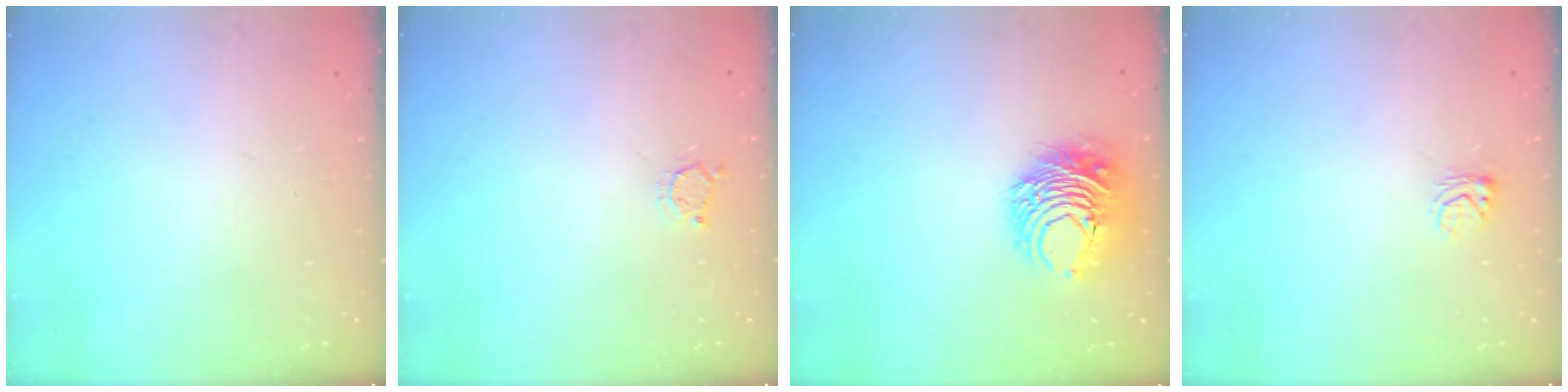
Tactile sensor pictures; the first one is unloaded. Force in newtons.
{"total": 2.5, "press": 2.5, "slide": 0.3}
{"total": 10.5, "press": 10.4, "slide": 0.6}
{"total": 3.9, "press": 3.9, "slide": 0.2}